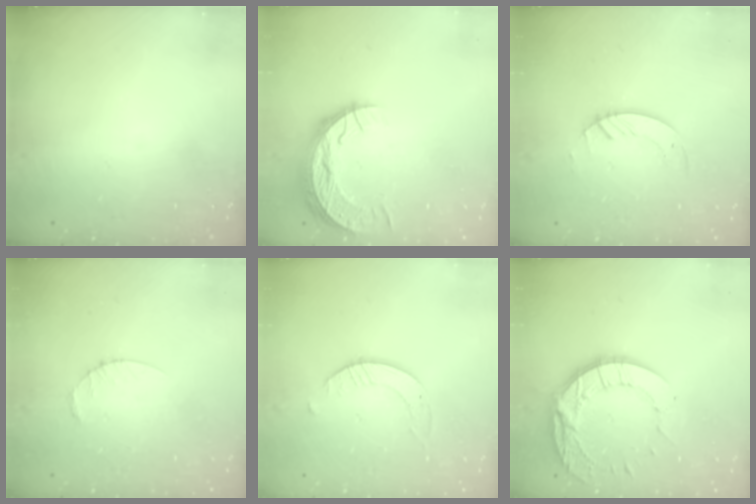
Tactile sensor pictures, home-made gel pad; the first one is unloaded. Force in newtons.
{"total": 9.9, "press": 9.9, "slide": 0.7}
{"total": 2.6, "press": 2.6, "slide": 0.3}
{"total": 2.5, "press": 2.5, "slide": 0.3}
{"total": 1.7, "press": 1.7, "slide": 0.2}
{"total": 13.6, "press": 13.5, "slide": 1.1}